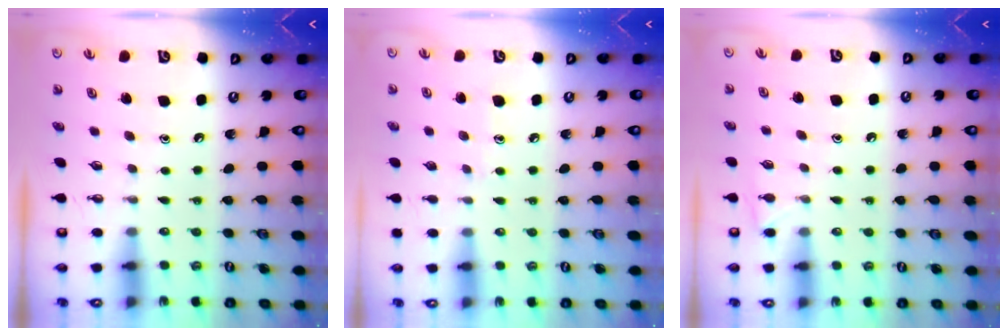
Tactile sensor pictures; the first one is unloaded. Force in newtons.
{"total": 4.7, "press": 4.7, "slide": 0.4}
{"total": 4.0, "press": 4.0, "slide": 0.5}